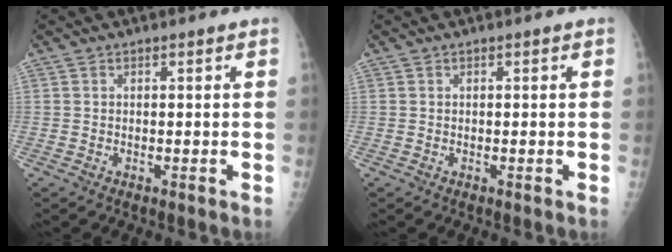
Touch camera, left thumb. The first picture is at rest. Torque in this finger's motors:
{"motor_torque": [-0.02, 0.02, 0.00, 0.00, 0.00]}